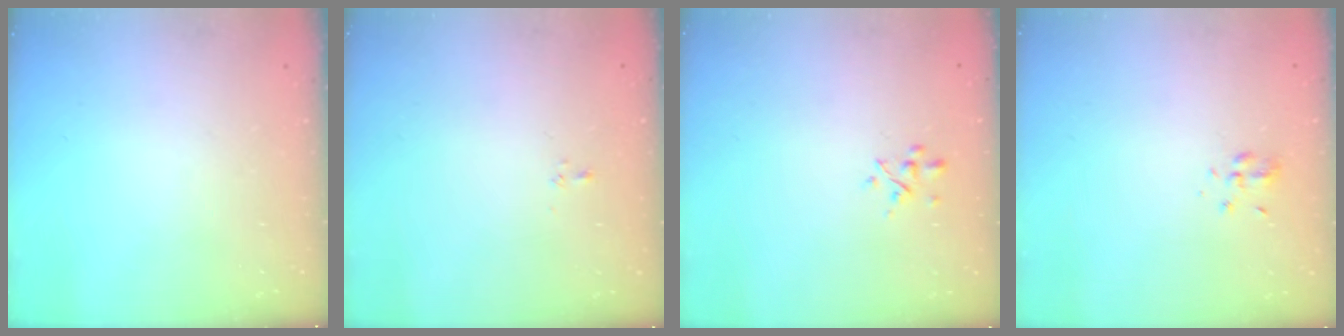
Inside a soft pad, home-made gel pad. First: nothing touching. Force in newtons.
{"total": 1.6, "press": 1.4, "slide": 0.8}
{"total": 2.2, "press": 2.0, "slide": 0.9}
{"total": 3.9, "press": 3.7, "slide": 1.2}